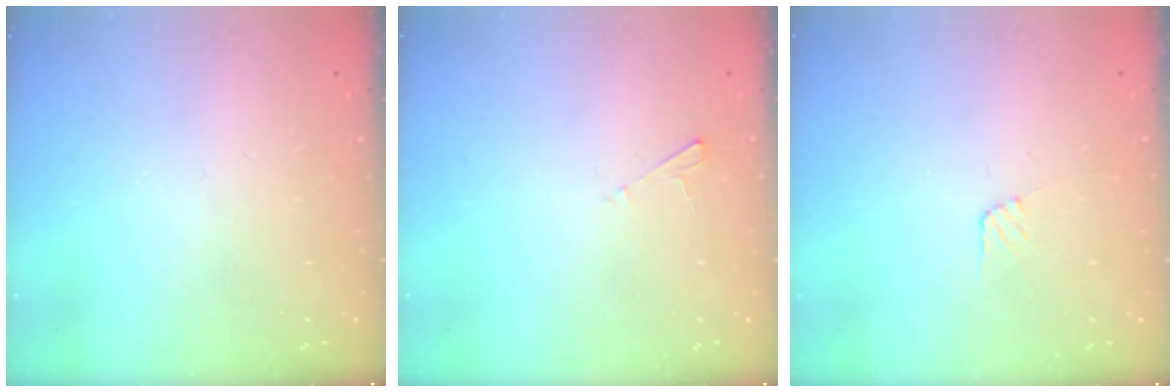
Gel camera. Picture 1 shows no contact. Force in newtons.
{"total": 2.0, "press": 2.0, "slide": 0.2}
{"total": 5.5, "press": 5.5, "slide": 0.4}